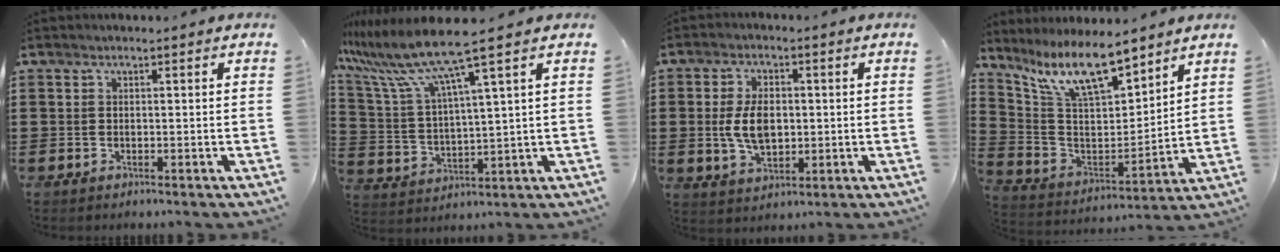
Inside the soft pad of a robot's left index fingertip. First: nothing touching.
{"total": 9.8, "force": [7.1, -0.2, 6.8], "torque": [-0.167, -0.042, 0.113]}
{"total": 6.9, "force": [0.3, 4.0, 5.6], "torque": [-0.116, 0.006, 0.000]}
{"total": 11.6, "force": [9.2, 2.8, 6.5], "torque": [-0.157, -0.041, 0.167]}